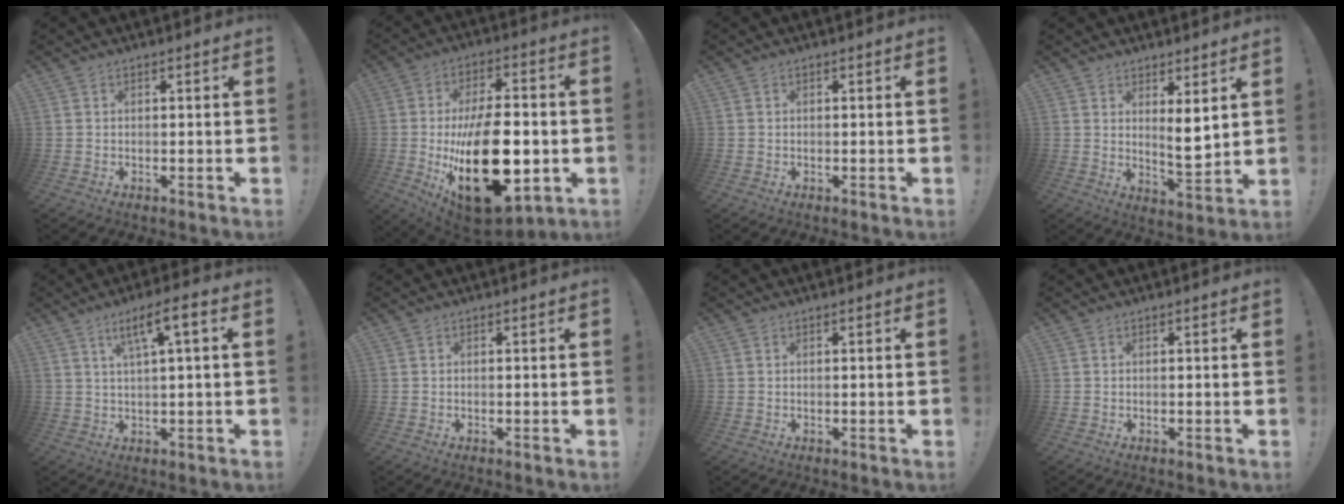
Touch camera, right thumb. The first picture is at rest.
{"total": 29.2, "force": [-4.9, 15.3, 24.4], "torque": [-0.413, 0.009, -0.059]}
{"total": 0.0}
{"total": 6.0, "force": [3.1, 1.6, 4.9], "torque": [-0.062, -0.036, 0.053]}
{"total": 7.6, "force": [2.7, 0.8, 7.1], "torque": [-0.114, -0.006, 0.037]}
{"total": 0.0}
{"total": 0.0}
{"total": 0.0}